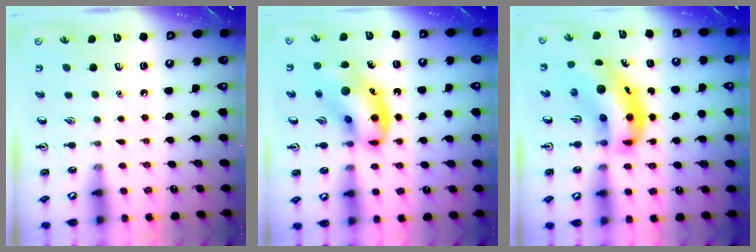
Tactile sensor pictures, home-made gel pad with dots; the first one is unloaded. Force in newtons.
{"total": 14.9, "press": 14.4, "slide": 3.8}
{"total": 10.8, "press": 10.4, "slide": 3.1}